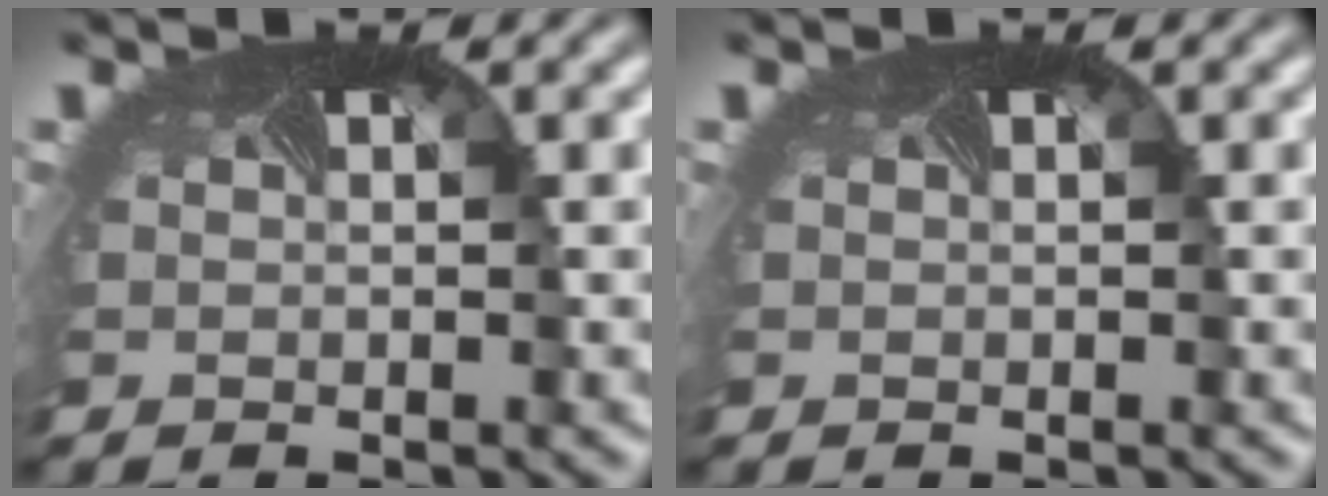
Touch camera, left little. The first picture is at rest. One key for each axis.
{"total": 0.0}